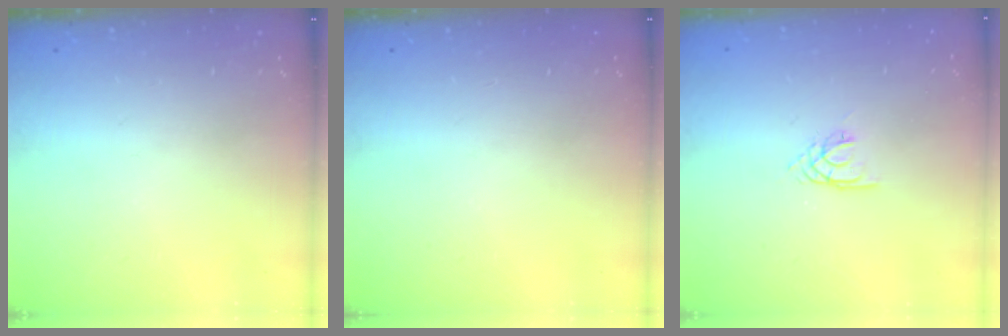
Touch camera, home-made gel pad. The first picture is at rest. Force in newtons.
{"total": 0.0}
{"total": 1.4, "press": 1.3, "slide": 0.3}